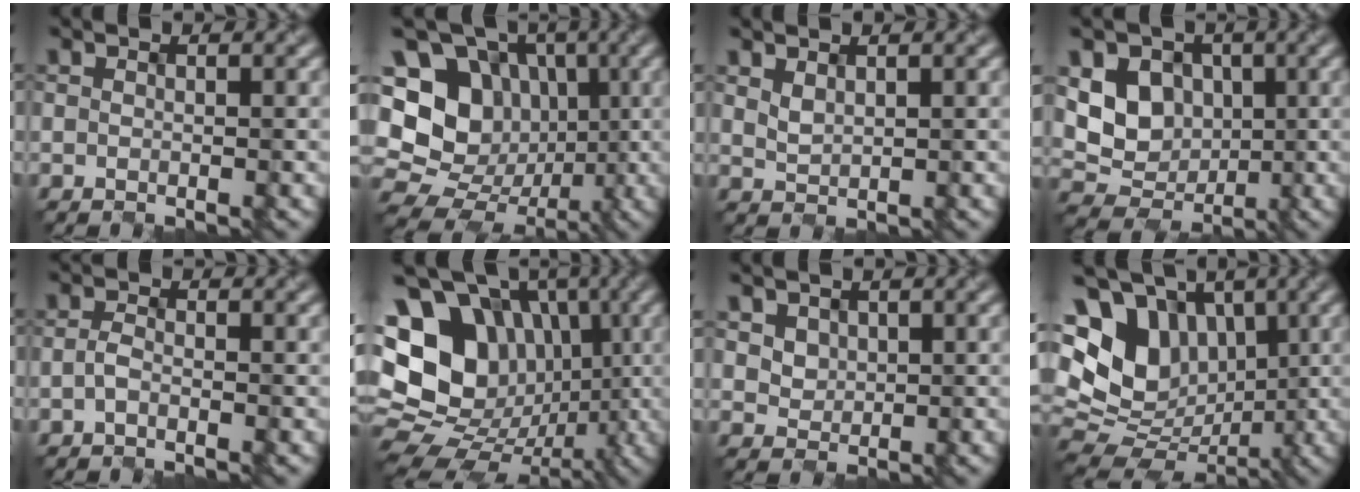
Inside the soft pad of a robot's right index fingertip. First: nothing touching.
{"total": 17.4, "force": [2.1, 15.7, 7.2], "torque": [-0.169, 0.046, 0.006]}
{"total": 1.1, "force": [0.8, 0.6, 0.5], "torque": [-0.014, -0.004, 0.020]}
{"total": 7.8, "force": [1.3, 6.4, 4.3], "torque": [-0.077, 0.010, 0.005]}
{"total": 1.4, "force": [-0.8, 0.7, 1.0], "torque": [-0.024, 0.002, -0.019]}
{"total": 16.5, "force": [1.3, 13.7, 9.2], "torque": [-0.164, 0.021, 0.012]}
{"total": 2.7, "force": [1.4, 2.1, 0.9], "torque": [-0.033, 0.006, 0.035]}
{"total": 14.2, "force": [3.1, 11.0, 8.4], "torque": [-0.169, 0.019, 0.053]}